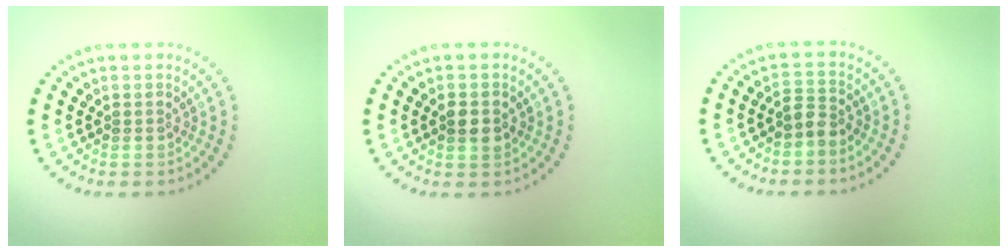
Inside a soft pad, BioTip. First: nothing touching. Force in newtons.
{"total": 2.2, "press": 2.2, "slide": 0.1}
{"total": 1.7, "press": 1.3, "slide": 1.1}